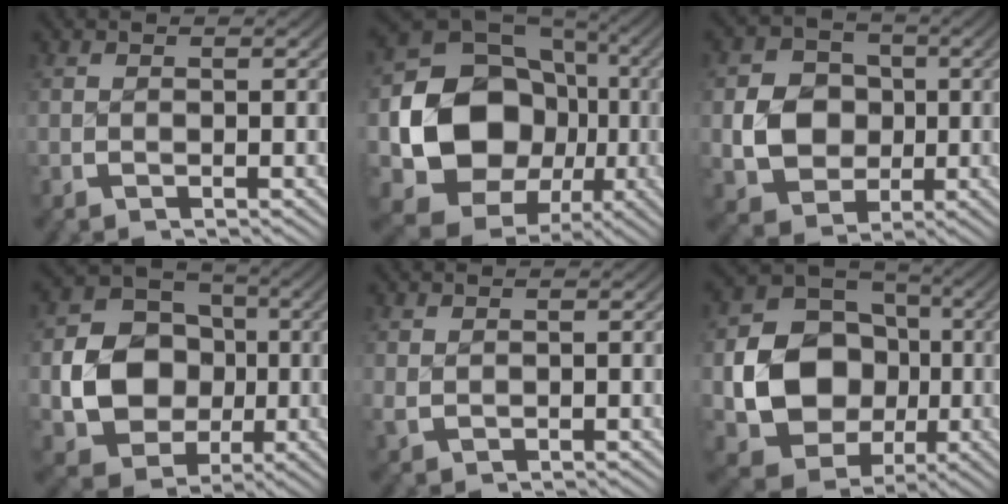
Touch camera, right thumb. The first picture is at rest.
{"total": 16.9, "force": [-2.6, 12.8, 10.8], "torque": [-0.249, -0.070, -0.013]}
{"total": 9.4, "force": [-0.7, 7.8, 5.2], "torque": [-0.106, -0.031, -0.007]}
{"total": 12.9, "force": [-1.2, 10.9, 6.8], "torque": [-0.161, -0.044, -0.014]}
{"total": 0.9, "force": [0.5, 0.5, 0.5], "torque": [-0.014, -0.001, 0.015]}
{"total": 14.7, "force": [-1.6, 12.1, 8.1], "torque": [-0.200, -0.056, -0.012]}